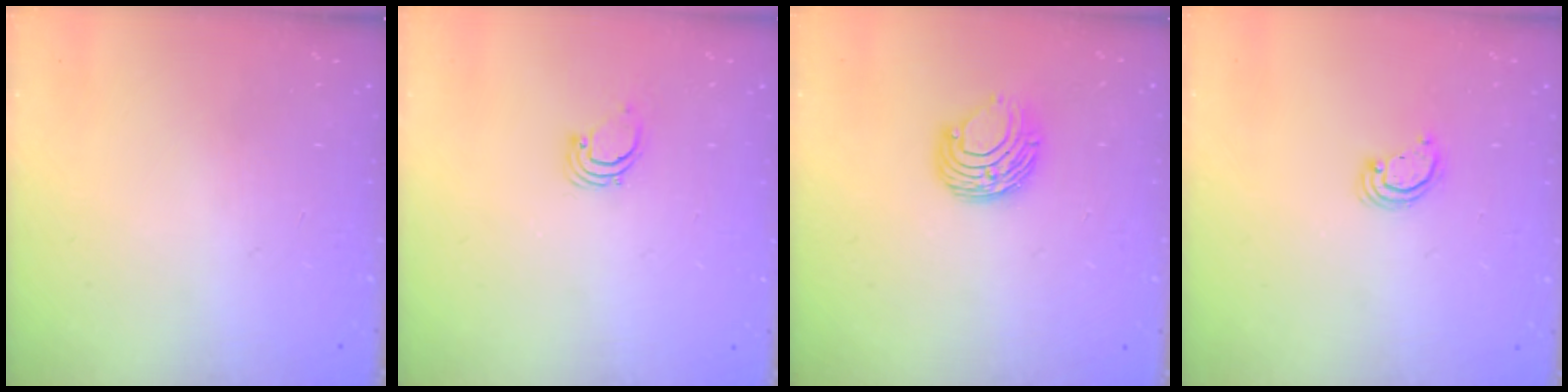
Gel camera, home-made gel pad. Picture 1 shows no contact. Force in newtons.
{"total": 1.7, "press": 1.7, "slide": 0.1}
{"total": 8.0, "press": 7.9, "slide": 0.4}
{"total": 2.8, "press": 2.8, "slide": 0.2}